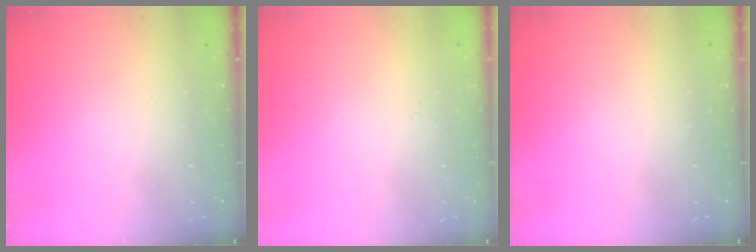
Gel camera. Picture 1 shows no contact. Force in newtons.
{"total": 1.1, "press": 1.1, "slide": 0.2}
{"total": 0.0}